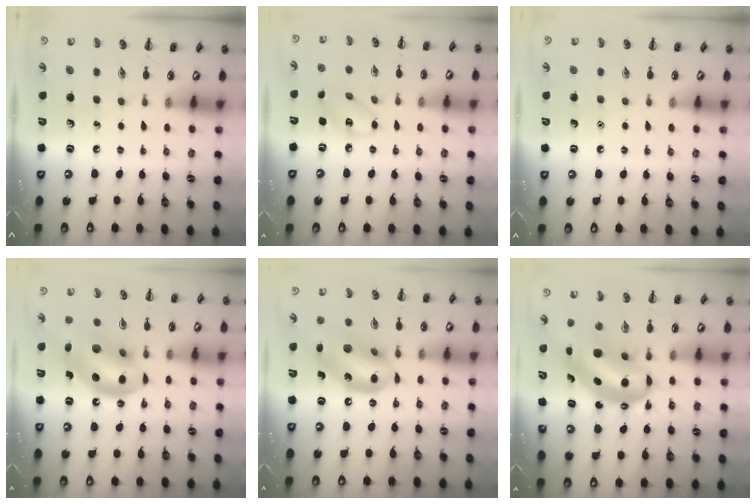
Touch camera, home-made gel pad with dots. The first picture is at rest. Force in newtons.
{"total": 5.1, "press": 5.1, "slide": 0.6}
{"total": 1.5, "press": 1.5, "slide": 0.2}
{"total": 14.7, "press": 14.2, "slide": 3.6}
{"total": 15.2, "press": 14.7, "slide": 3.8}
{"total": 8.2, "press": 8.0, "slide": 1.4}